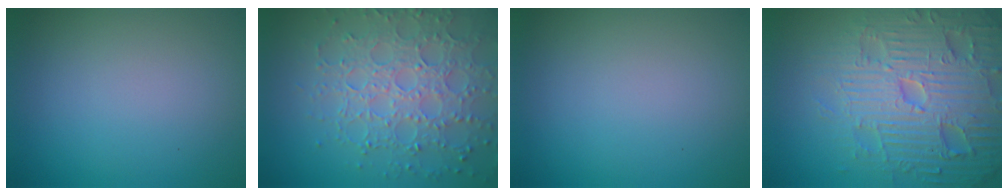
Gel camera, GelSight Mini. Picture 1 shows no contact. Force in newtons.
{"total": 6.7, "press": 5.3, "slide": 4.1}
{"total": 0.0}
{"total": 7.6, "press": 7.4, "slide": 1.8}